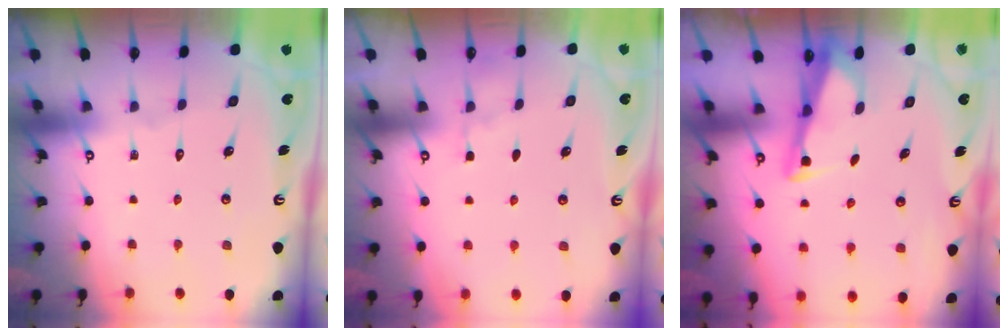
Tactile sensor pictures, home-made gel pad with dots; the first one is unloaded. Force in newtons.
{"total": 2.1, "press": 2.1, "slide": 0.4}
{"total": 2.9, "press": 2.9, "slide": 0.3}